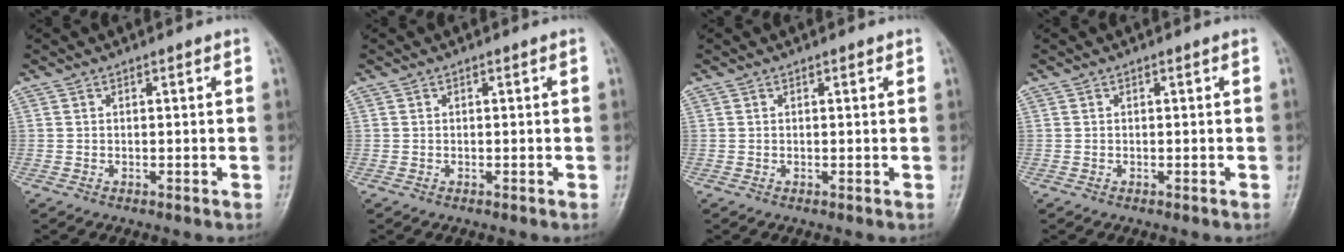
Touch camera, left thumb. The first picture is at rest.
{"total": 0.0}
{"total": 0.7, "force": [0.4, 0.3, 0.5], "torque": [-0.007, -0.001, 0.004]}
{"total": 0.0}